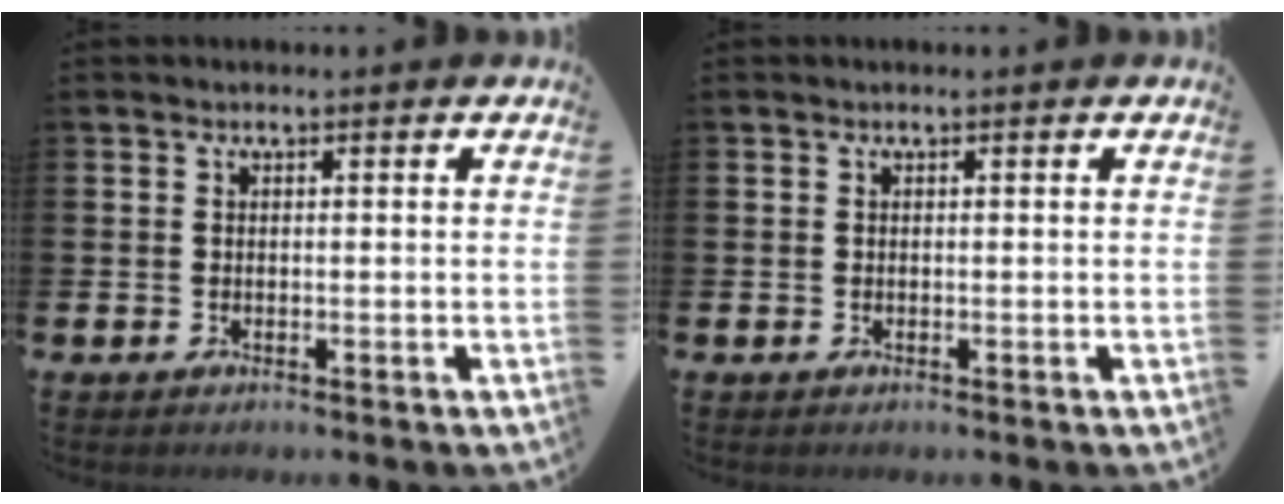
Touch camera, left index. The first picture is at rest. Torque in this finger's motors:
{"motor_torque": [-0.11, 0.09, 0.01, -0.01]}